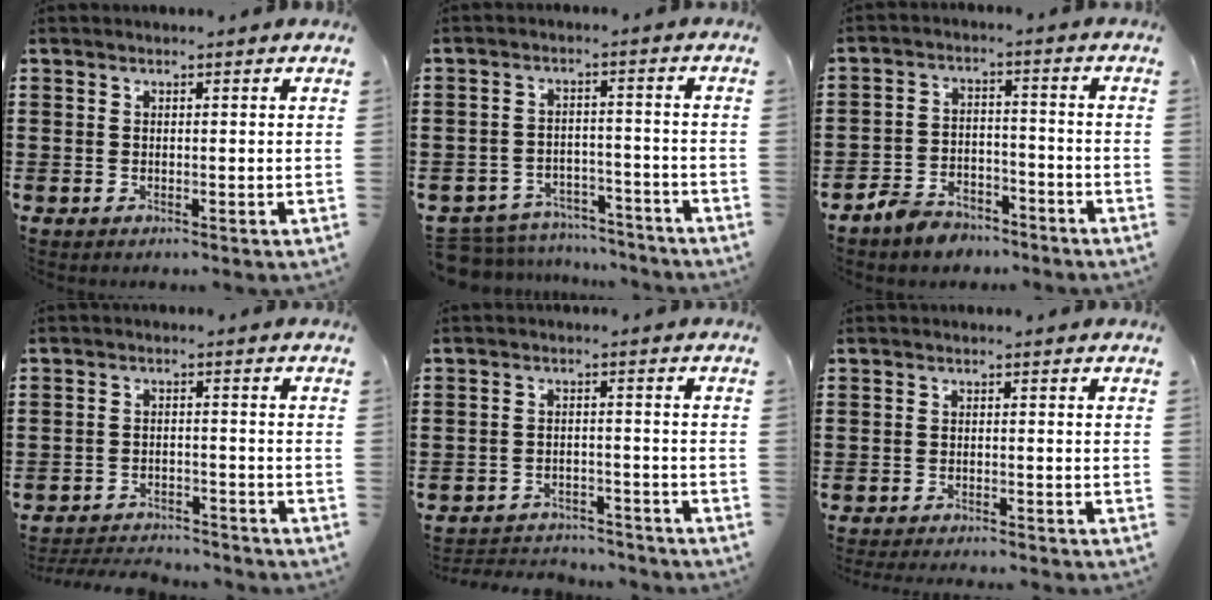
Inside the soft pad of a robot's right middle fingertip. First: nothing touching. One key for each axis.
{"total": 5.3, "fx": -5.3, "fy": 0.9, "fz": 0.3, "tx": -0.013, "ty": 0.012, "tz": -0.109}
{"total": 4.9, "fx": -4.6, "fy": 1.4, "fz": 0.8, "tx": -0.023, "ty": 0.013, "tz": -0.094}
{"total": 3.5, "fx": -3.4, "fy": 0.5, "fz": 0.2, "tx": -0.008, "ty": 0.003, "tz": -0.074}
{"total": 3.2, "fx": -3.2, "fy": 0.5, "fz": 0.0, "tx": -0.008, "ty": 0.001, "tz": -0.069}
{"total": 1.5, "fx": -1.5, "fy": -0.1, "fz": 0.2, "tx": -0.005, "ty": 0.002, "tz": -0.029}